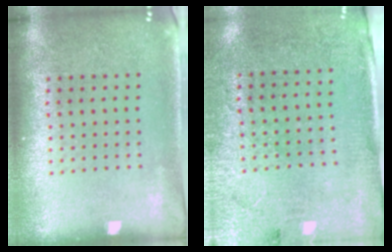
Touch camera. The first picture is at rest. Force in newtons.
{"total": 2.7, "press": 2.3, "slide": 1.5}